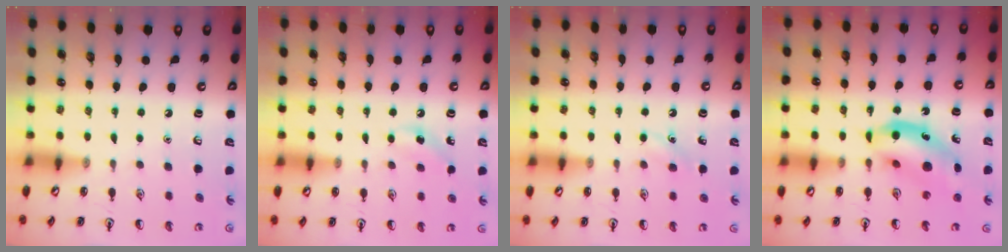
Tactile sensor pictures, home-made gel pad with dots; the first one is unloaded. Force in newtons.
{"total": 5.7, "press": 5.4, "slide": 1.9}
{"total": 4.3, "press": 4.1, "slide": 1.4}
{"total": 10.7, "press": 10.2, "slide": 3.1}